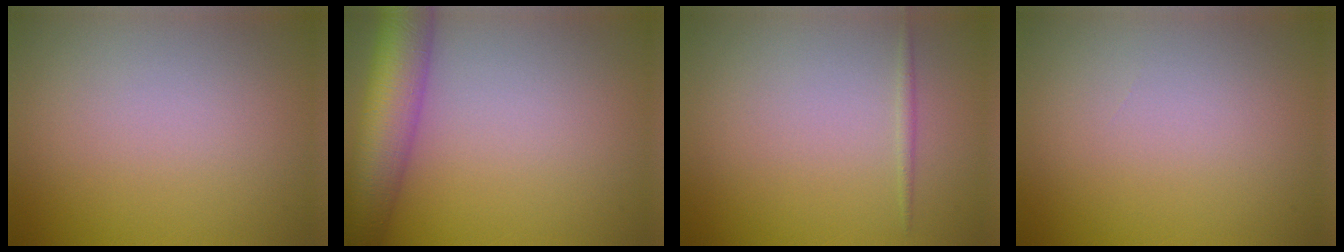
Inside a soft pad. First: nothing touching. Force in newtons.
{"total": 8.5, "press": 8.5, "slide": 0.4}
{"total": 0.6, "press": 0.6, "slide": 0.0}
{"total": 0.0}